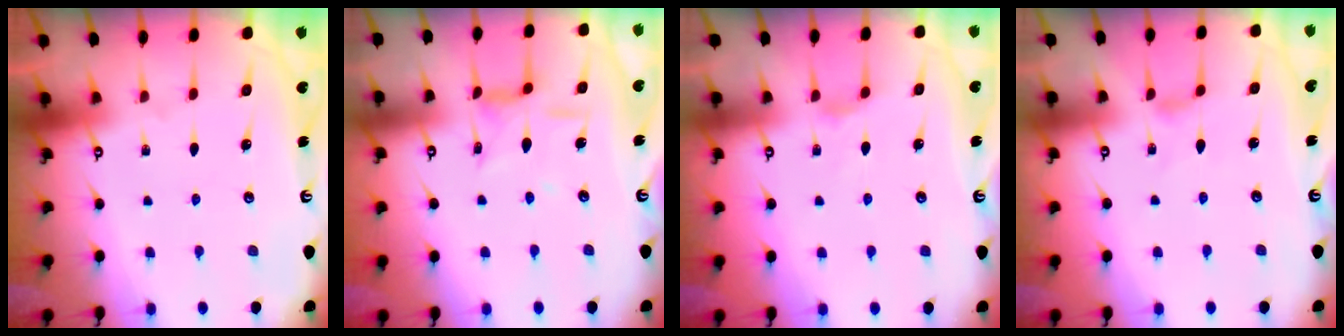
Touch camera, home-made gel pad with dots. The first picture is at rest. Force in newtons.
{"total": 8.9, "press": 8.9, "slide": 0.6}
{"total": 2.2, "press": 2.2, "slide": 0.4}
{"total": 1.1, "press": 1.1, "slide": 0.2}